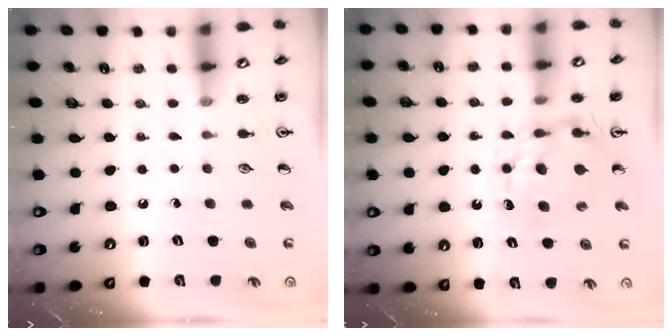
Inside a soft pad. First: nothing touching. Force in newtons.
{"total": 9.1, "press": 9.1, "slide": 0.3}